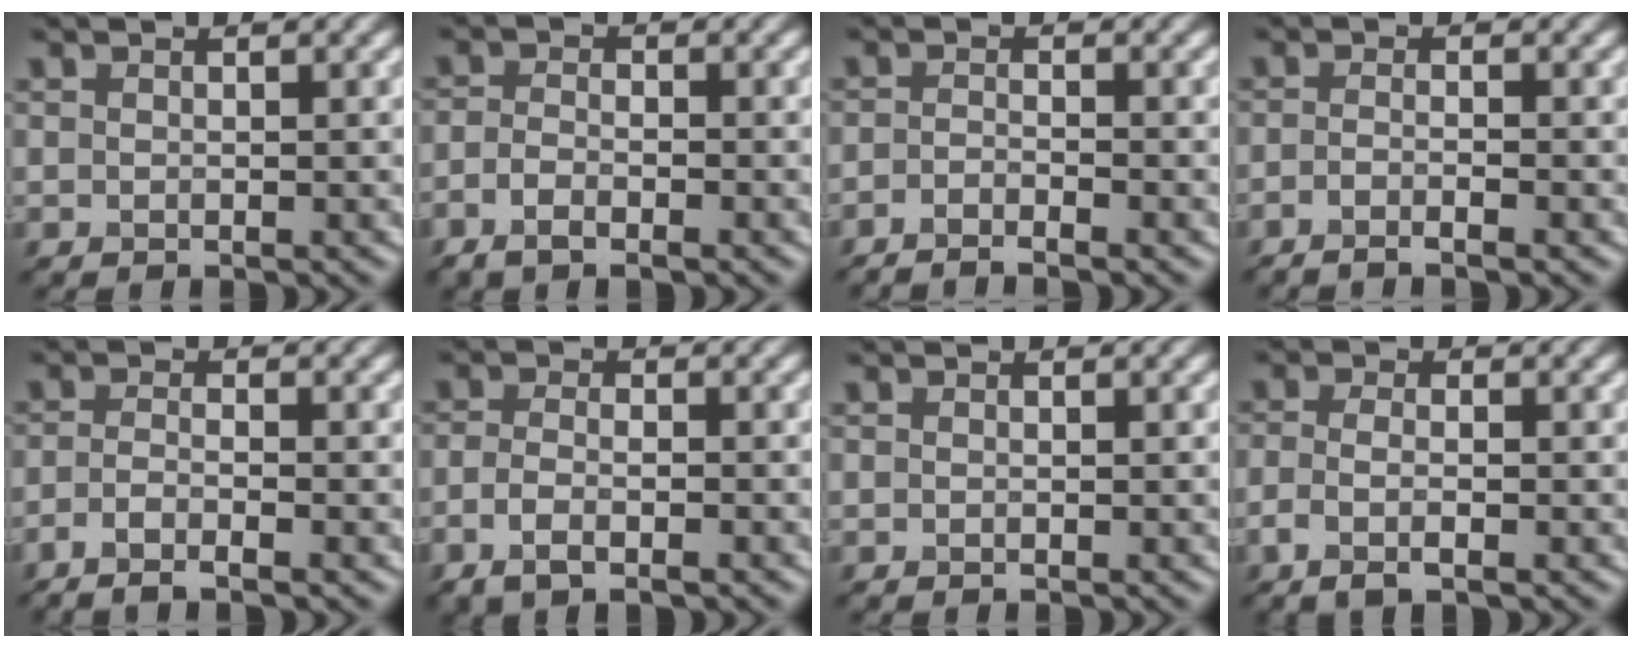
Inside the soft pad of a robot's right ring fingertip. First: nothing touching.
{"total": 2.6, "force": [-1.5, 1.0, 1.8], "torque": [-0.038, -0.002, -0.034]}
{"total": 2.3, "force": [-1.7, 0.3, 1.5], "torque": [-0.028, -0.004, -0.040]}
{"total": 2.4, "force": [-1.4, 0.6, 1.9], "torque": [-0.026, -0.004, -0.030]}
{"total": 3.0, "force": [-1.8, 0.7, 2.3], "torque": [-0.042, -0.004, -0.042]}
{"total": 3.0, "force": [-1.5, 1.1, 2.4], "torque": [-0.051, -0.004, -0.032]}
{"total": 0.0}
{"total": 2.8, "force": [-1.1, 1.1, 2.3], "torque": [-0.044, -0.009, -0.018]}